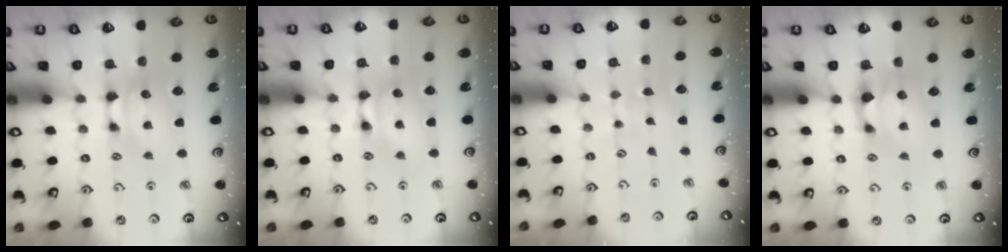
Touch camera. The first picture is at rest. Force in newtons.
{"total": 1.7, "press": 1.7, "slide": 0.1}
{"total": 5.8, "press": 5.8, "slide": 0.2}
{"total": 1.6, "press": 1.2, "slide": 1.0}